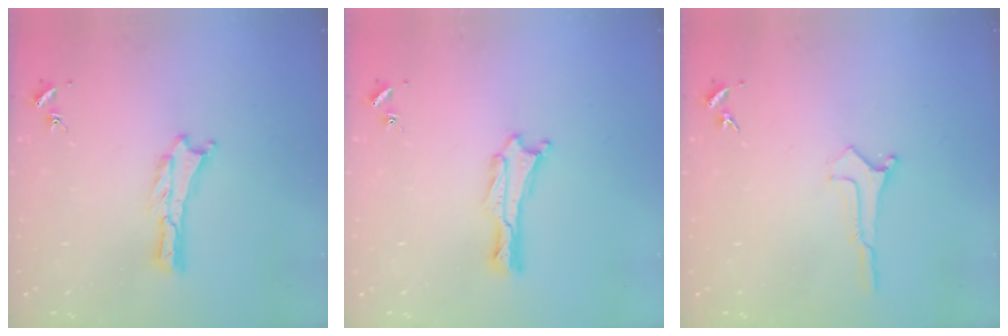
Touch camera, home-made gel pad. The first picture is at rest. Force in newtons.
{"total": 0.8, "press": 0.7, "slide": 0.2}
{"total": 0.0}